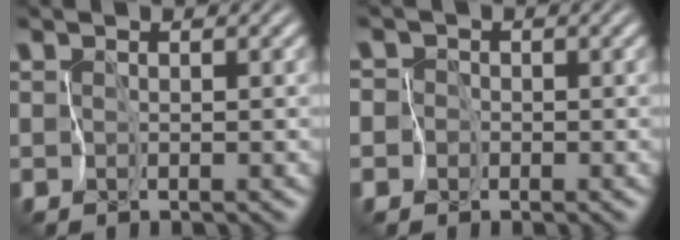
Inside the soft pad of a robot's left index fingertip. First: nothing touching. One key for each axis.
{"total": 4.5, "fx": -1.3, "fy": 4.3, "fz": 0.8, "tx": -0.015, "ty": 0.016, "tz": -0.059}